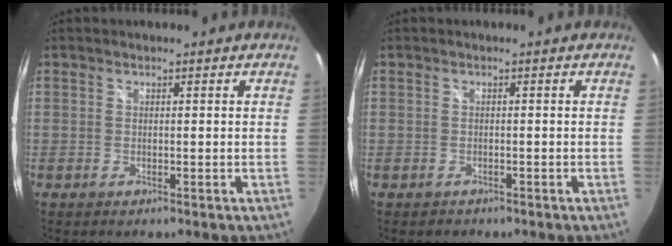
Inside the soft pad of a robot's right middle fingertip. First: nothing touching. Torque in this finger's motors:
{"motor_torque": [0.33, -0.39, 0.08, 0.01]}